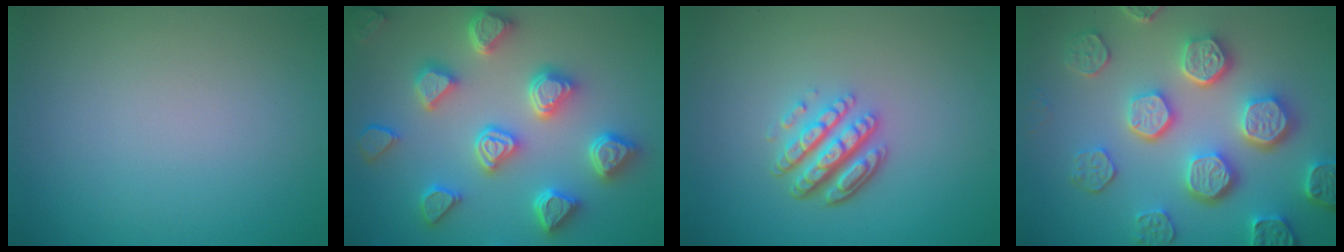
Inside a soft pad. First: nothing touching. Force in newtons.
{"total": 6.6, "press": 6.0, "slide": 2.7}
{"total": 4.6, "press": 3.4, "slide": 3.2}
{"total": 7.1, "press": 6.0, "slide": 3.7}